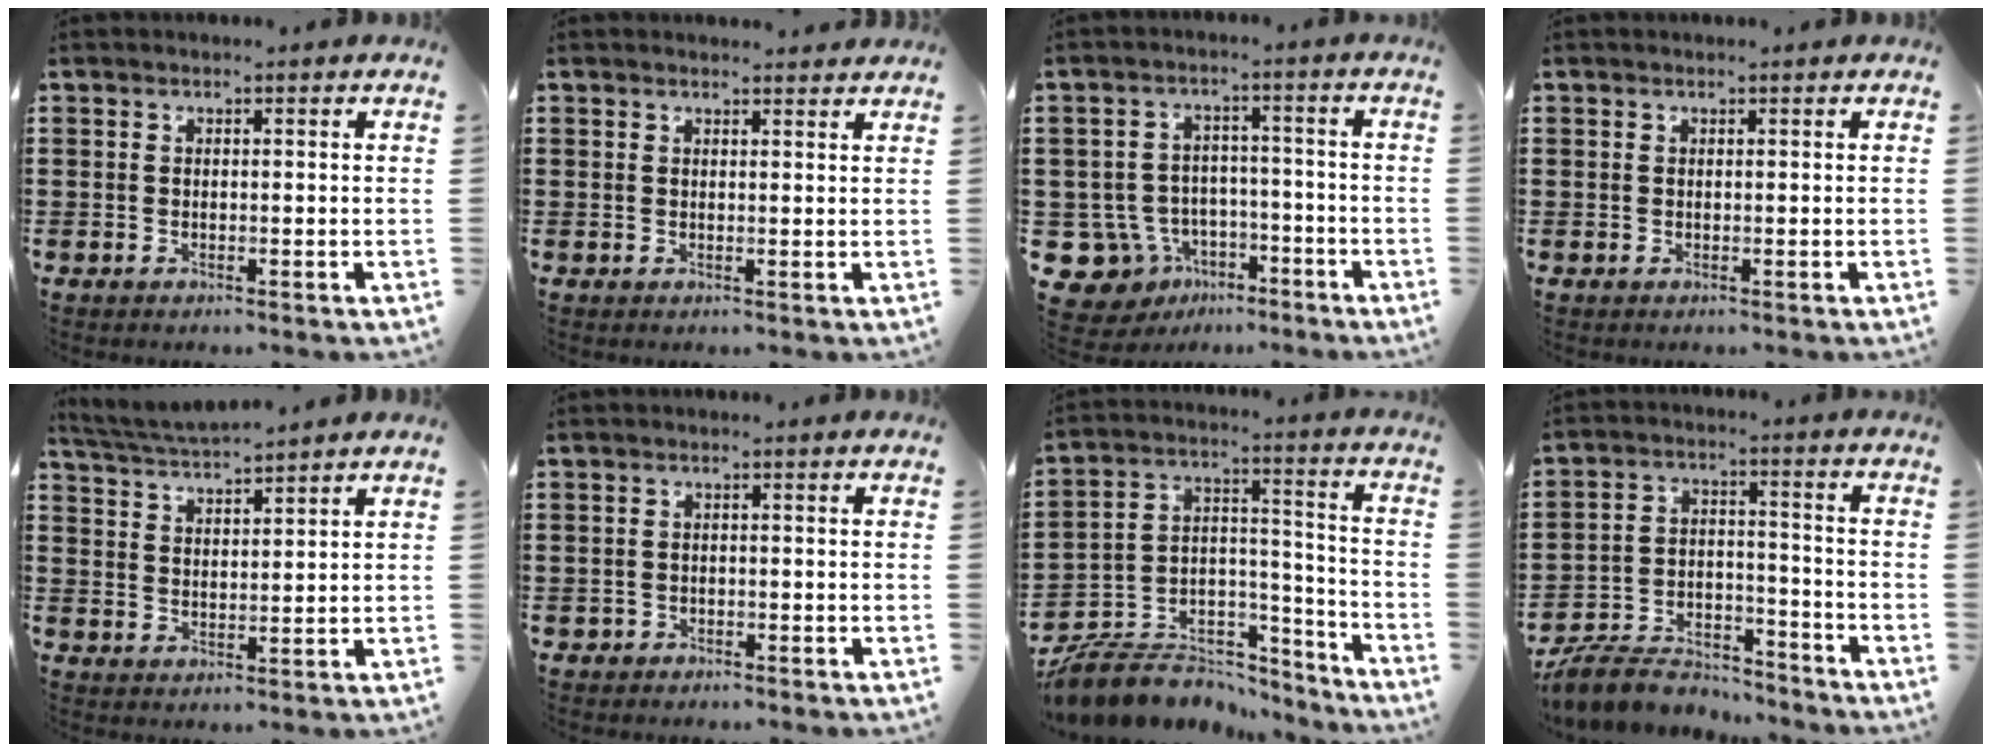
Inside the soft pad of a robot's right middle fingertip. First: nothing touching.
{"total": 1.1, "force": [1.1, 0.1, 0.0], "torque": [0.005, -0.006, 0.020]}
{"total": 7.3, "force": [-4.6, 5.4, 1.9], "torque": [-0.074, 0.011, -0.091]}
{"total": 0.0}
{"total": 3.5, "force": [3.5, -0.1, 0.5], "torque": [-0.024, -0.015, 0.063]}
{"total": 1.2, "force": [-1.1, 0.6, -0.2], "torque": [0.000, 0.002, -0.024]}
{"total": 6.8, "force": [-6.0, 3.2, -0.1], "torque": [-0.017, -0.005, -0.118]}
{"total": 7.9, "force": [-7.5, 1.9, 1.5], "torque": [-0.034, 0.016, -0.148]}